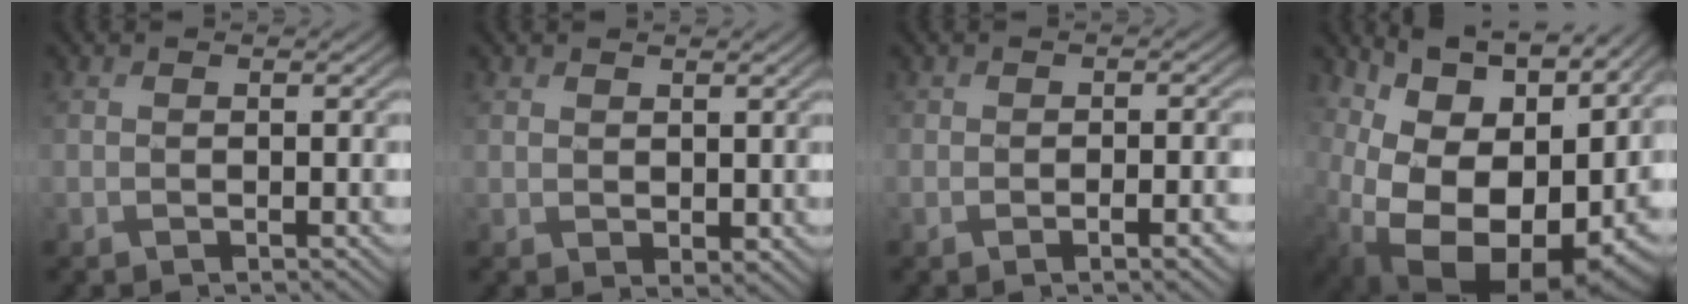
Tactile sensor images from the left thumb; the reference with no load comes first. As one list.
[{"total": 1.0, "force": [0.5, 0.6, 0.5], "torque": [-0.018, -0.004, 0.019]}, {"total": 3.2, "force": [-1.8, 0.8, 2.5], "torque": [-0.039, -0.004, -0.026]}, {"total": 18.3, "force": [-0.9, 12.9, 13.0], "torque": [-0.199, -0.047, 0.039]}]